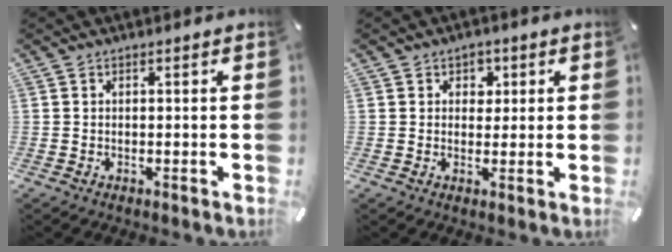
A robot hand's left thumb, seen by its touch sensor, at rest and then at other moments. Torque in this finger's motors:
{"motor_torque": [0.57, 0.67, 0.10, -0.14, 0.07]}